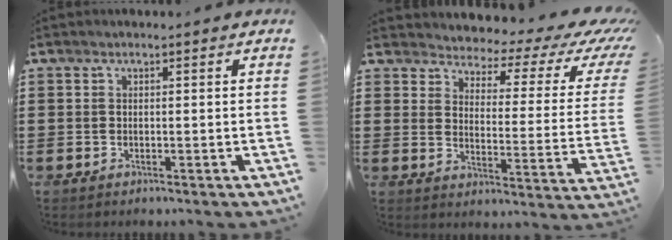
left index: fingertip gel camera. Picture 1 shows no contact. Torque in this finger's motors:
{"motor_torque": [2.14, 0.00, 1.05, 0.07]}